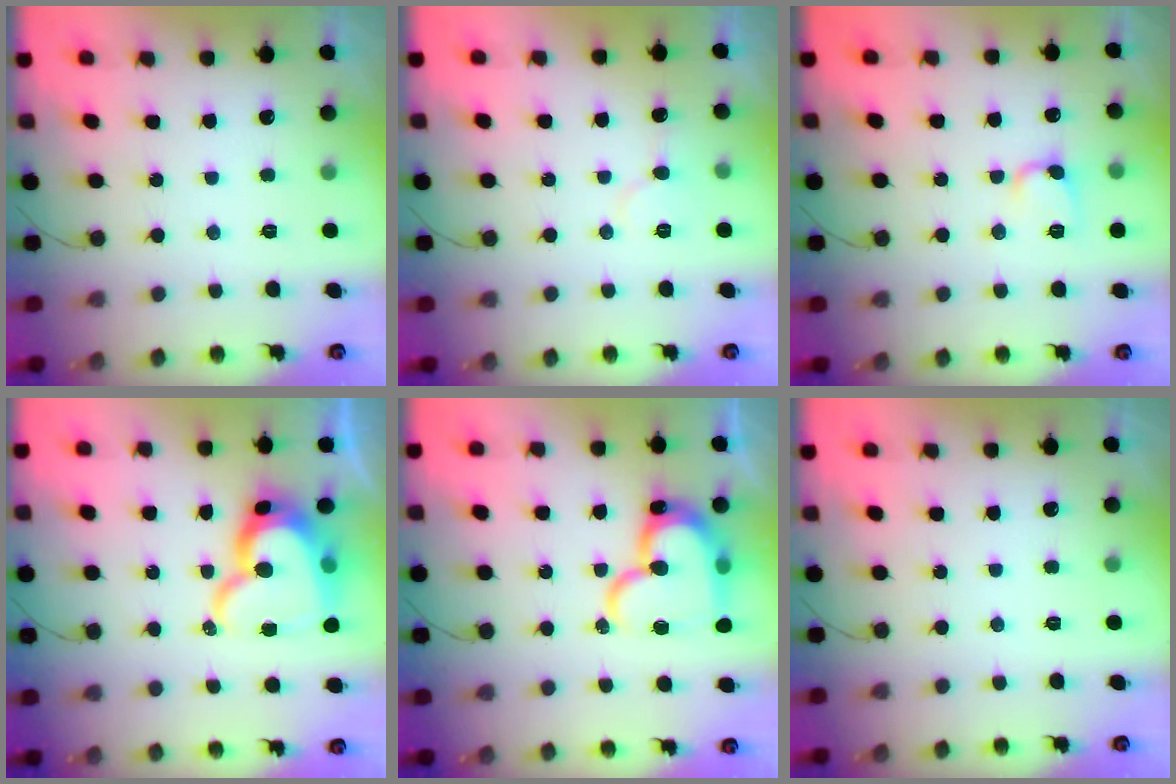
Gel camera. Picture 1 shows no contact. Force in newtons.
{"total": 5.7, "press": 5.7, "slide": 0.4}
{"total": 5.3, "press": 5.2, "slide": 0.6}
{"total": 18.5, "press": 18.4, "slide": 1.6}
{"total": 18.9, "press": 18.8, "slide": 1.6}
{"total": 0.0}